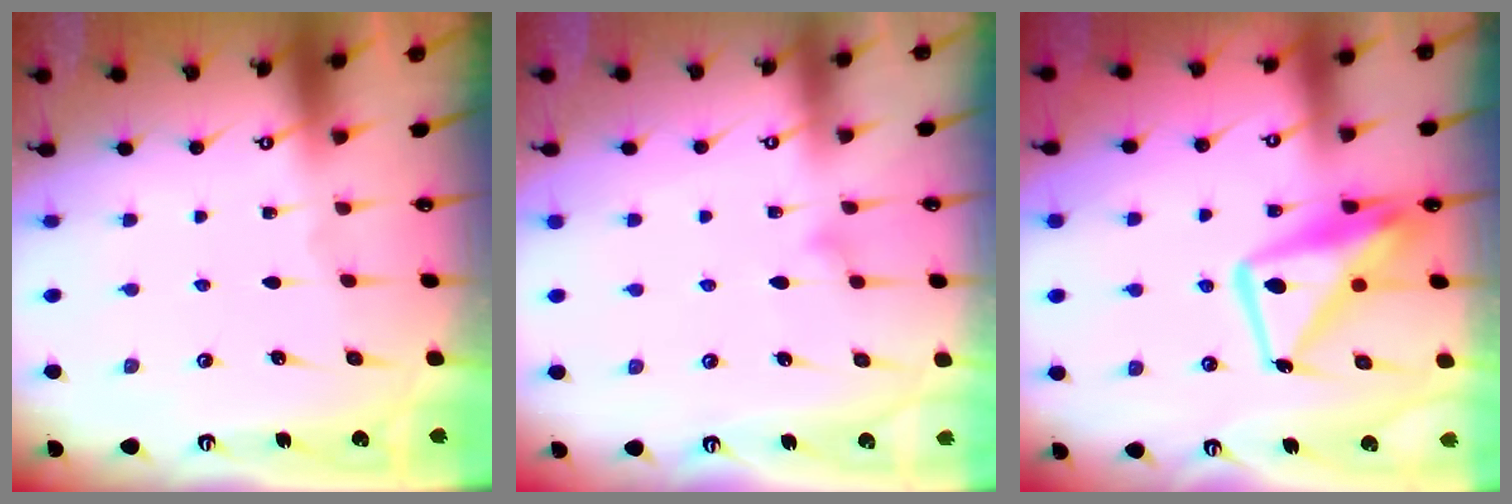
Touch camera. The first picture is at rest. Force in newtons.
{"total": 9.0, "press": 9.0, "slide": 0.5}
{"total": 14.6, "press": 14.5, "slide": 1.3}